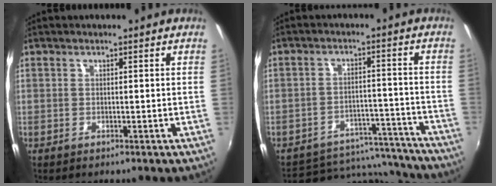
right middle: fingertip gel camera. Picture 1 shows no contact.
{"total": 15.4, "force": [-13.7, 6.0, 3.4], "torque": [-0.070, 0.031, -0.164]}